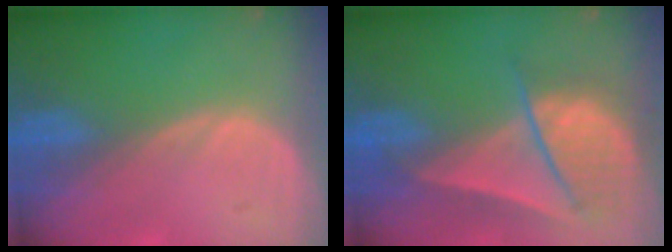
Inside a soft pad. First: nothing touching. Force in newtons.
{"total": 8.2, "press": 7.5, "slide": 3.3}